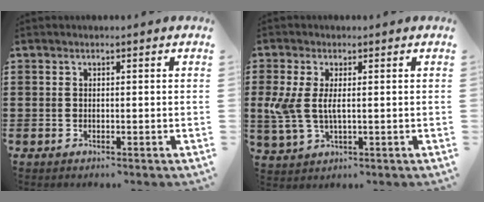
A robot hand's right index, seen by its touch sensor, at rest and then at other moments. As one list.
[{"total": 4.6, "force": [0.4, 2.0, 4.1], "torque": [-0.108, -0.004, 0.001]}]